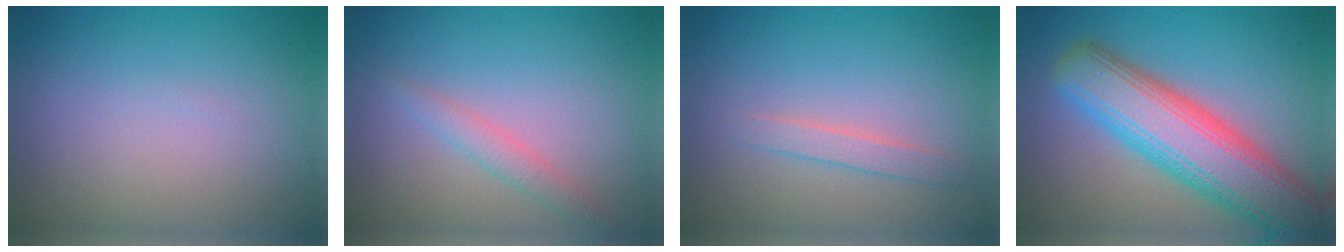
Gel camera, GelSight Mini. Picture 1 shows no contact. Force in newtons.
{"total": 1.6, "press": 1.6, "slide": 0.0}
{"total": 1.5, "press": 1.5, "slide": 0.0}
{"total": 9.9, "press": 9.9, "slide": 0.5}